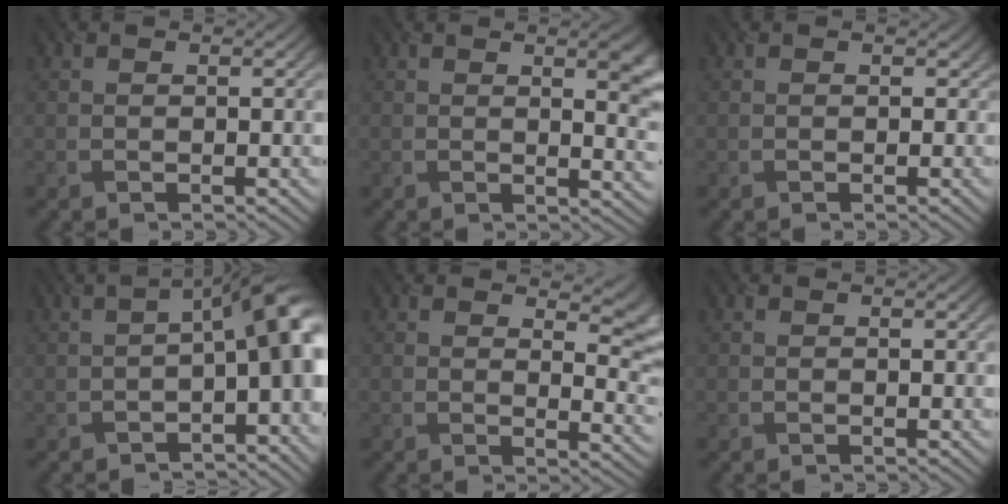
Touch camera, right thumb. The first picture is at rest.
{"total": 6.2, "force": [1.7, 2.5, 5.4], "torque": [-0.053, -0.002, 0.025]}
{"total": 0.8, "force": [-0.2, 0.6, -0.4], "torque": [0.006, -0.005, -0.001]}
{"total": 8.6, "force": [-2.0, 3.8, 7.5], "torque": [-0.095, -0.008, -0.029]}
{"total": 7.1, "force": [3.9, 3.1, 5.0], "torque": [-0.049, -0.012, 0.068]}
{"total": 0.0}